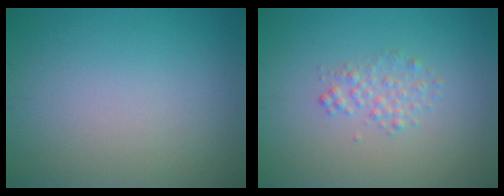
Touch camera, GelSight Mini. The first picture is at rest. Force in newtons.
{"total": 1.5, "press": 1.5, "slide": 0.0}